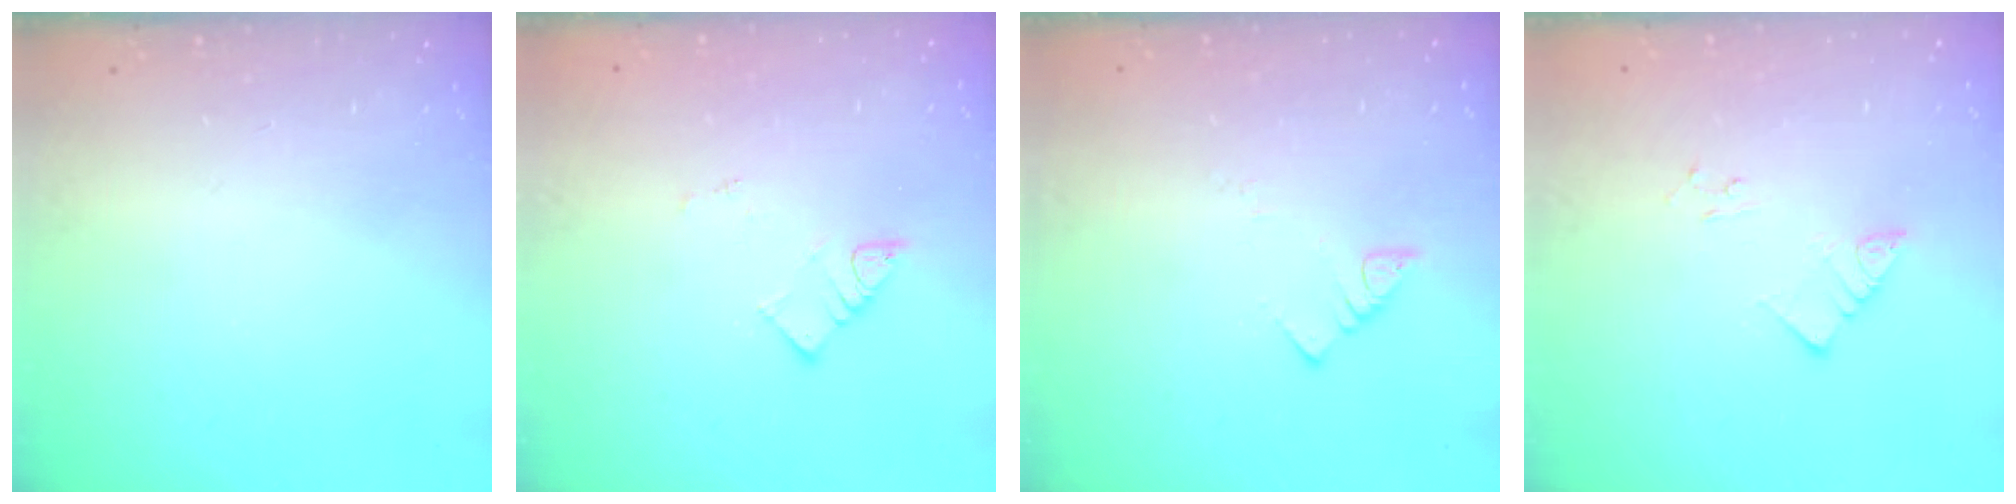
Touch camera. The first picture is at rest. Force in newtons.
{"total": 4.1, "press": 4.1, "slide": 0.2}
{"total": 3.4, "press": 3.4, "slide": 0.3}
{"total": 3.7, "press": 3.7, "slide": 0.2}